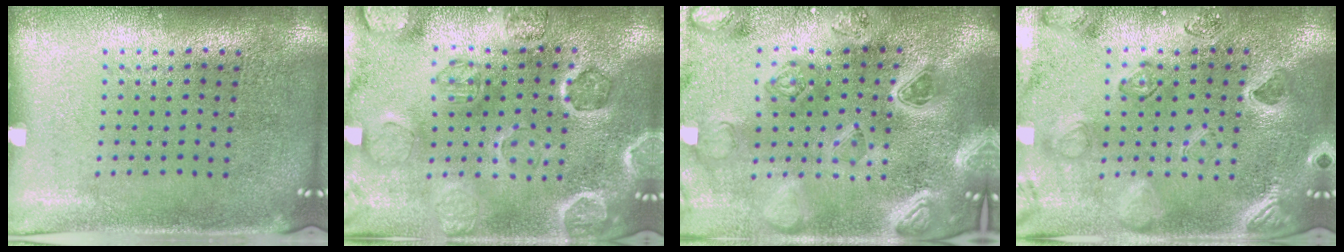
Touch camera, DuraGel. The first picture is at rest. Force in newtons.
{"total": 2.6, "press": 2.6, "slide": 0.2}
{"total": 4.2, "press": 3.7, "slide": 1.9}
{"total": 2.5, "press": 2.4, "slide": 0.6}